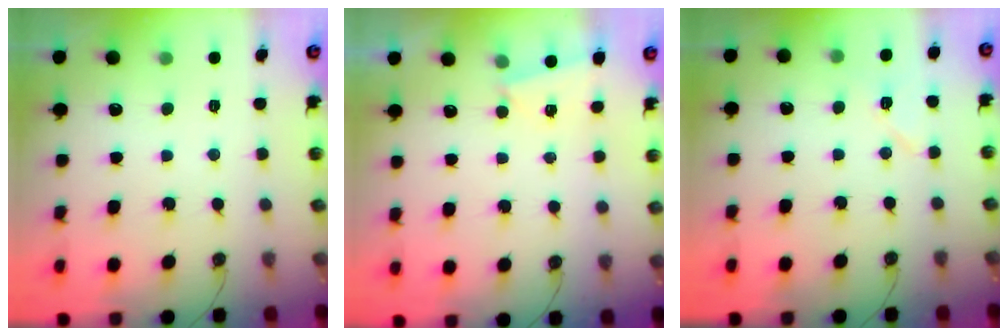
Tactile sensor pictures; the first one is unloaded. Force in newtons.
{"total": 2.1, "press": 0.8, "slide": 1.9}
{"total": 7.3, "press": 7.2, "slide": 1.2}